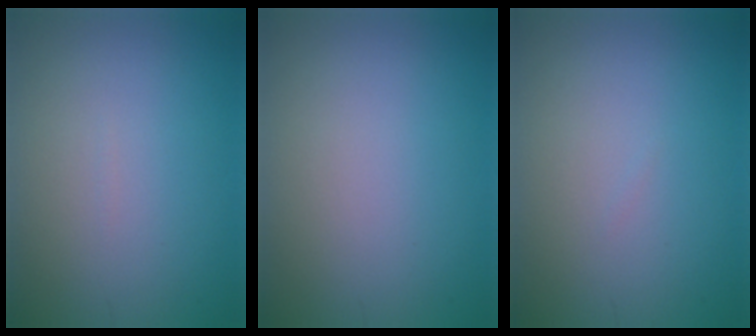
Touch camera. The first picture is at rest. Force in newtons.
{"total": 0.0}
{"total": 0.0}